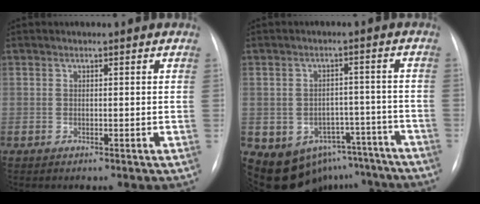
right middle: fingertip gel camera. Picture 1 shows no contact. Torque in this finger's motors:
{"motor_torque": [1.02, -1.13, 0.73, 0.11]}